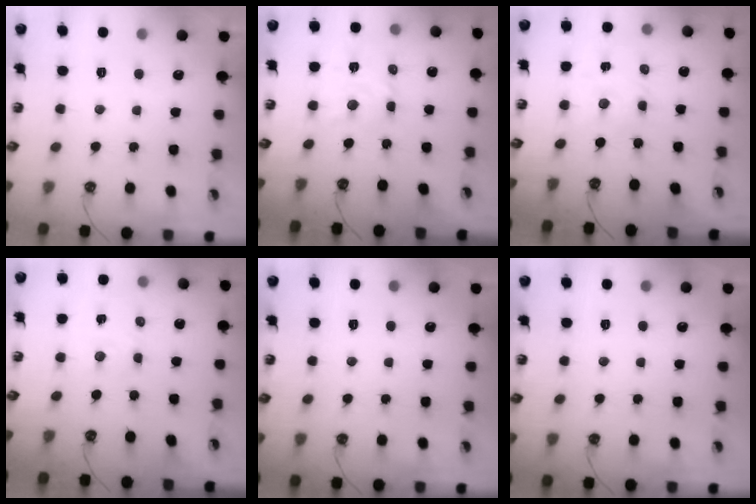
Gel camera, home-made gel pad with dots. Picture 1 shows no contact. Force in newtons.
{"total": 6.8, "press": 6.7, "slide": 1.2}
{"total": 2.4, "press": 2.3, "slide": 0.7}
{"total": 2.6, "press": 2.6, "slide": 0.4}
{"total": 0.0}
{"total": 0.0}